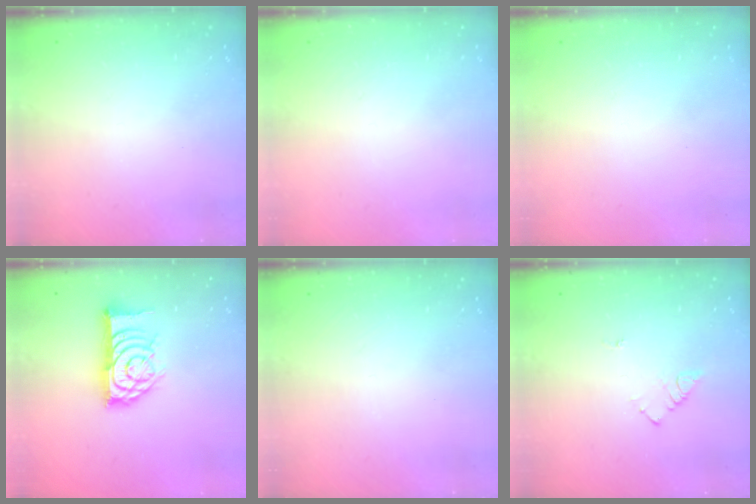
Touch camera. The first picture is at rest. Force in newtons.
{"total": 1.8, "press": 1.8, "slide": 0.1}
{"total": 1.7, "press": 1.6, "slide": 0.1}
{"total": 16.3, "press": 16.3, "slide": 0.4}
{"total": 0.0}
{"total": 3.9, "press": 3.9, "slide": 0.5}